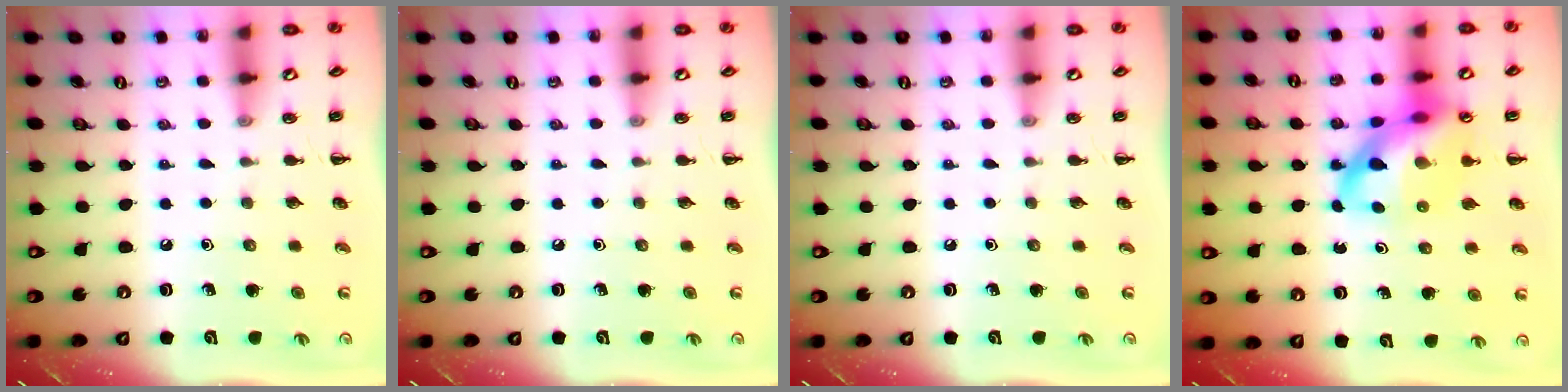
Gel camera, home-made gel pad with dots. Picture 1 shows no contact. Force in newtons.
{"total": 0.0}
{"total": 0.0}
{"total": 16.5, "press": 15.9, "slide": 4.3}